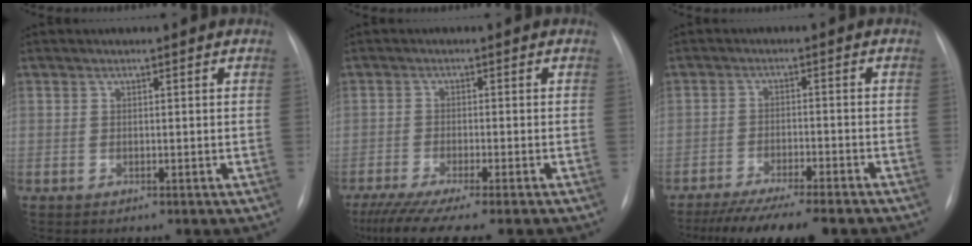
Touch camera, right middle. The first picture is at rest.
{"total": 10.8, "force": [-8.9, 0.0, 6.2], "torque": [-0.082, -0.029, -0.139]}
{"total": 12.5, "force": [-10.5, 1.3, 6.6], "torque": [-0.094, -0.020, -0.159]}